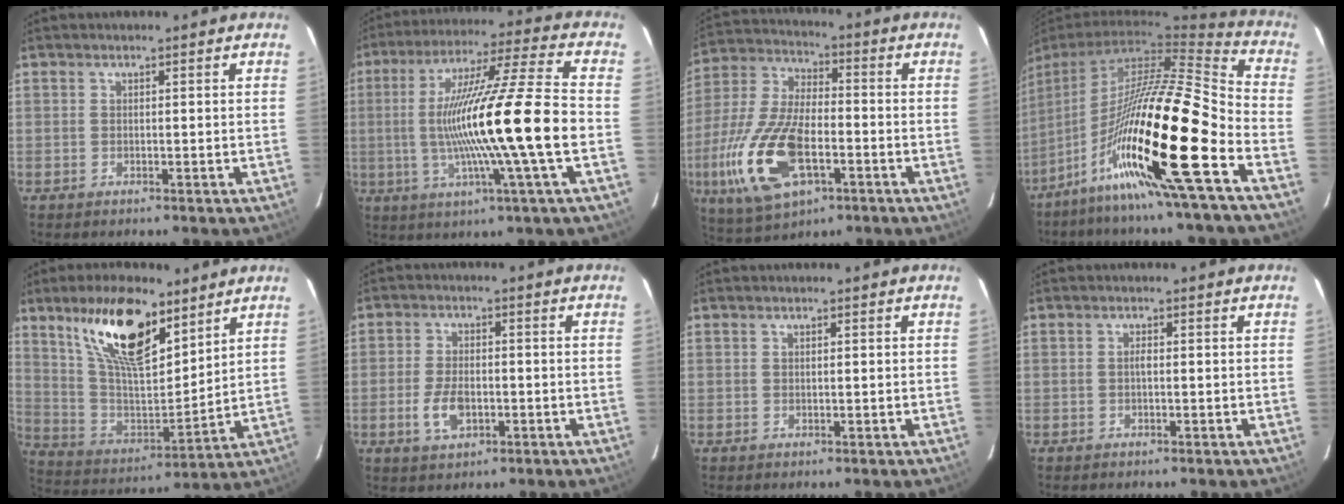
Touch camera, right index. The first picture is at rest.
{"total": 19.8, "force": [-2.5, -1.6, 19.6], "torque": [-0.343, -0.010, -0.043]}
{"total": 19.8, "force": [-6.6, 9.4, 16.2], "torque": [-0.364, -0.022, -0.116]}
{"total": 21.1, "force": [-8.9, 0.3, 19.1], "torque": [-0.319, -0.040, -0.168]}
{"total": 19.2, "force": [11.8, 7.4, 13.2], "torque": [-0.246, 0.004, 0.228]}
{"total": 6.2, "force": [-1.9, 3.4, 4.8], "torque": [-0.104, -0.005, -0.032]}
{"total": 0.5, "force": [0.2, -0.1, 0.4], "torque": [-0.011, 0.002, 0.005]}
{"total": 0.8, "force": [-0.1, 0.1, 0.8], "torque": [-0.017, 0.004, -0.003]}